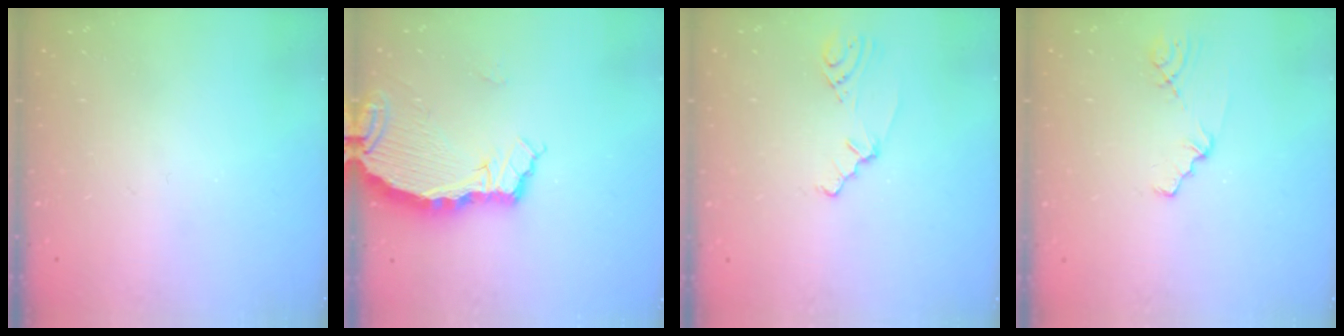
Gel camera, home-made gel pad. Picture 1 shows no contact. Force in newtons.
{"total": 6.2, "press": 6.1, "slide": 0.7}
{"total": 1.8, "press": 1.7, "slide": 0.6}
{"total": 1.1, "press": 1.1, "slide": 0.2}